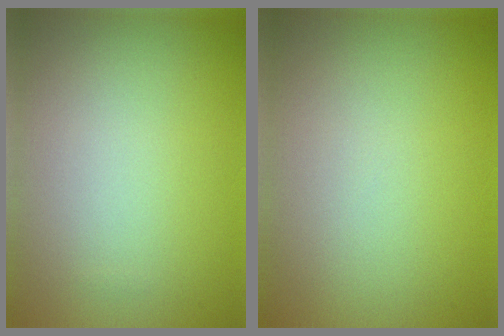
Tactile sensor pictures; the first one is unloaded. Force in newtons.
{"total": 0.0}